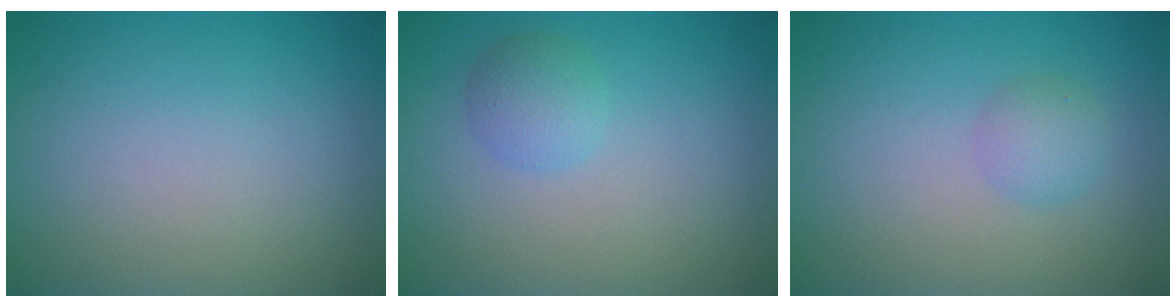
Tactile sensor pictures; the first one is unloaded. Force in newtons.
{"total": 2.0, "press": 2.0, "slide": 0.1}
{"total": 1.7, "press": 1.7, "slide": 0.1}